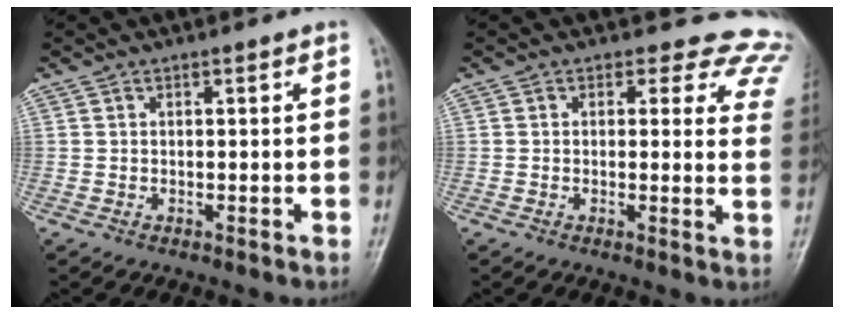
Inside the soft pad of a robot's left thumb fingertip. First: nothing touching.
{"total": 11.2, "force": [8.8, 6.0, 3.4], "torque": [0.025, -0.035, 0.061]}